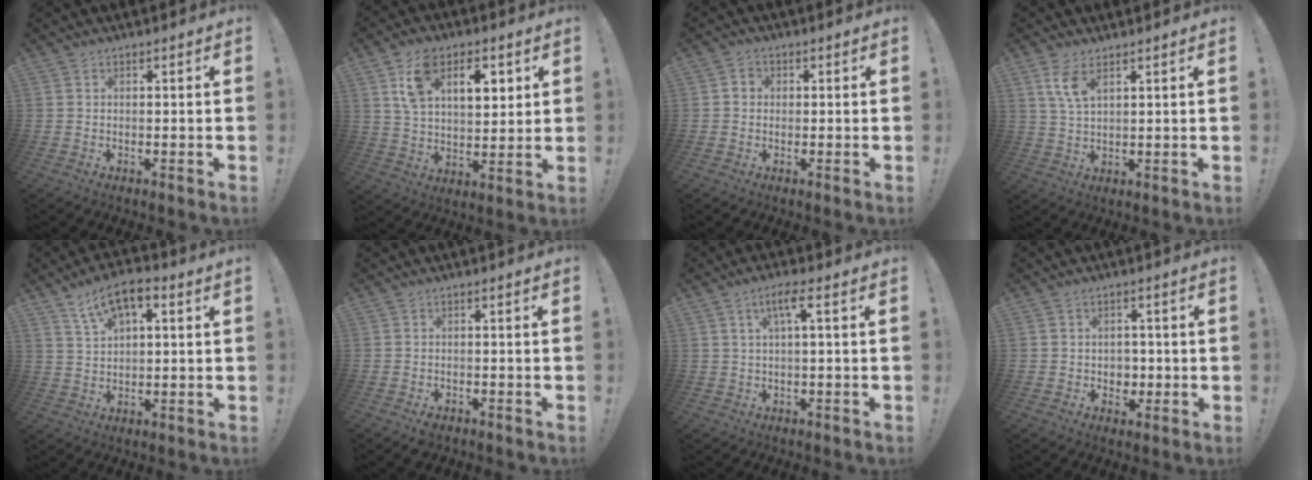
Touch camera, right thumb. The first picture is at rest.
{"total": 13.8, "force": [6.2, 8.4, 9.0], "torque": [-0.138, -0.008, 0.114]}
{"total": 2.5, "force": [-0.2, 2.1, 1.2], "torque": [-0.022, 0.010, -0.002]}
{"total": 6.2, "force": [3.3, 2.3, 4.7], "torque": [-0.090, -0.016, 0.056]}
{"total": 8.2, "force": [4.2, 3.7, 6.0], "torque": [-0.098, -0.013, 0.077]}
{"total": 1.9, "force": [-1.4, 0.9, 0.8], "torque": [-0.009, 0.005, -0.025]}
{"total": 5.2, "force": [1.2, 0.6, 5.1], "torque": [-0.094, 0.002, 0.017]}
{"total": 4.4, "force": [0.2, 4.2, 1.1], "torque": [-0.006, -0.006, 0.005]}